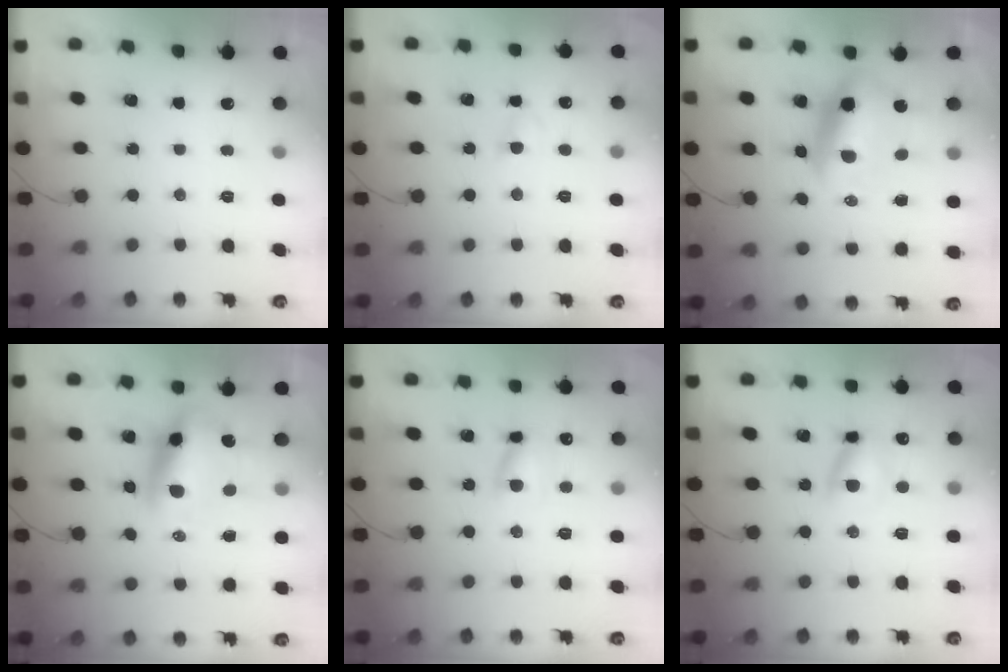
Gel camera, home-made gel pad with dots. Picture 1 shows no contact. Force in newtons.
{"total": 3.4, "press": 3.2, "slide": 1.2}
{"total": 10.8, "press": 10.4, "slide": 2.7}
{"total": 11.3, "press": 10.9, "slide": 2.8}
{"total": 7.5, "press": 7.4, "slide": 1.4}
{"total": 9.1, "press": 8.9, "slide": 1.7}